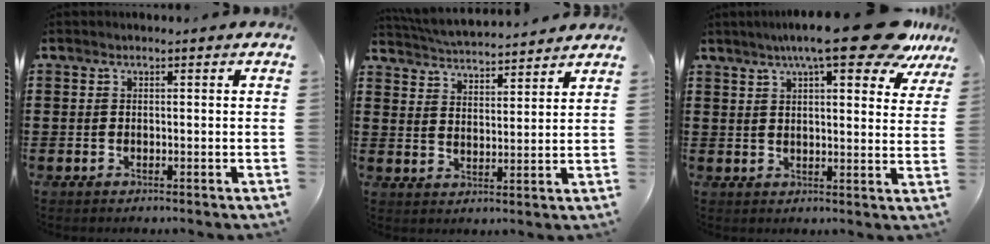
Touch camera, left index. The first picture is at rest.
{"total": 4.5, "force": [4.5, -0.1, 0.3], "torque": [-0.024, -0.027, 0.079]}
{"total": 13.3, "force": [9.3, 1.9, 9.4], "torque": [-0.156, -0.026, 0.151]}